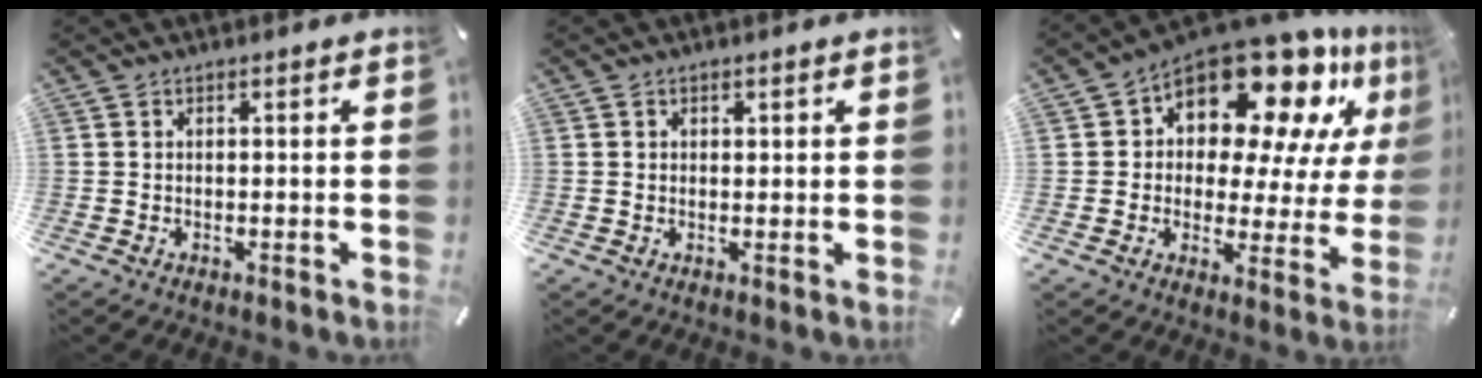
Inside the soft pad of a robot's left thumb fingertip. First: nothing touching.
{"total": 0.9, "force": [0.4, 0.8, 0.2], "torque": [0.005, 0.000, 0.005]}
{"total": 16.5, "force": [11.7, 8.2, 8.2], "torque": [-0.132, -0.100, 0.197]}